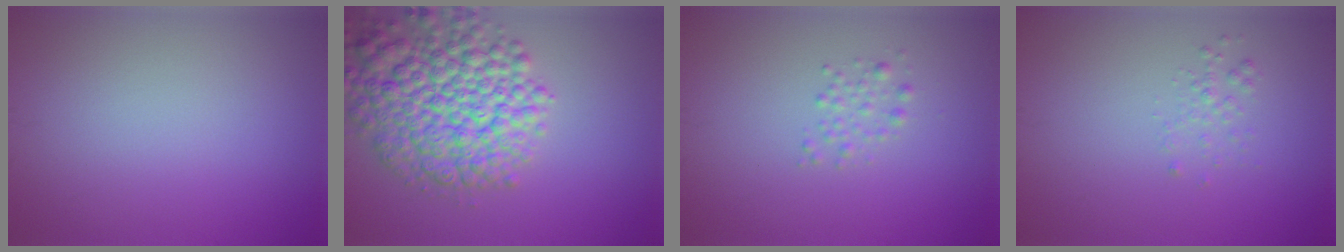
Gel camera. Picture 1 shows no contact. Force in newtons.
{"total": 9.1, "press": 9.1, "slide": 0.4}
{"total": 1.2, "press": 1.2, "slide": 0.0}
{"total": 1.0, "press": 1.0, "slide": 0.1}